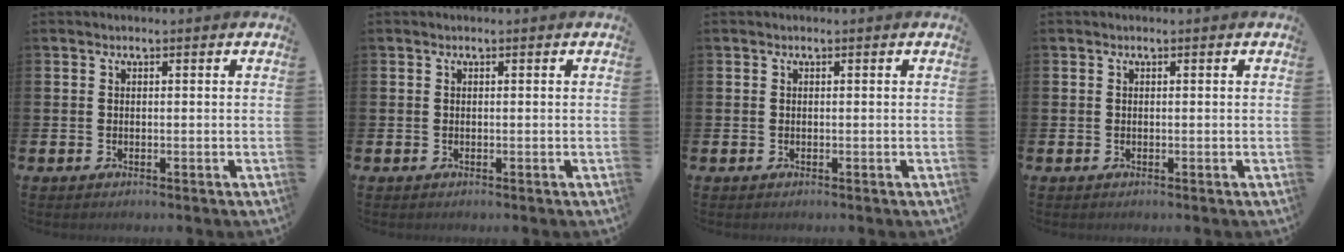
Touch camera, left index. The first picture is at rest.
{"total": 0.0}
{"total": 0.0}
{"total": 0.0}